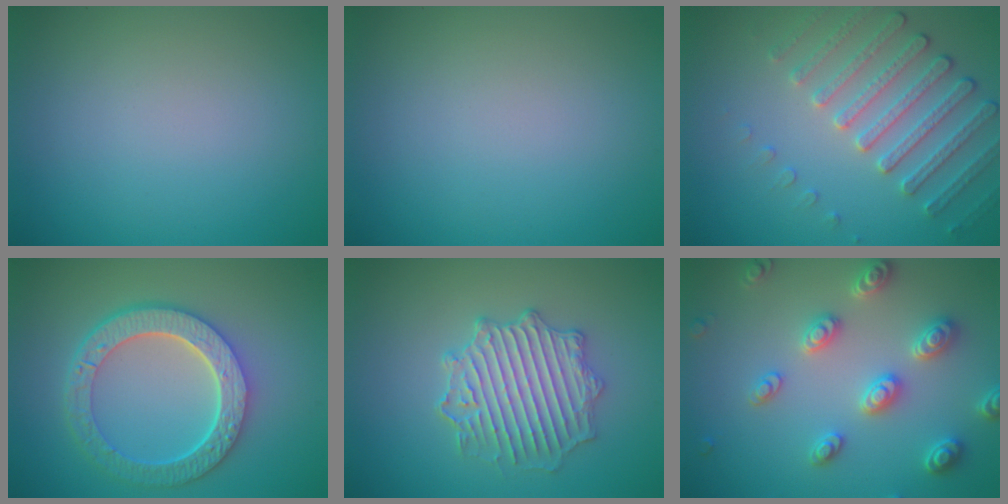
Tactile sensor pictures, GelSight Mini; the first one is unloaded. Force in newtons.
{"total": 0.0}
{"total": 4.1, "press": 3.8, "slide": 1.5}
{"total": 6.4, "press": 4.9, "slide": 4.0}
{"total": 4.8, "press": 4.5, "slide": 1.7}
{"total": 3.8, "press": 3.6, "slide": 1.1}